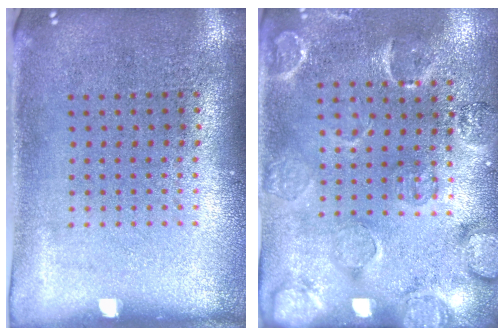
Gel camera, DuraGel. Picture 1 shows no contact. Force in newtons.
{"total": 2.7, "press": 1.9, "slide": 1.9}